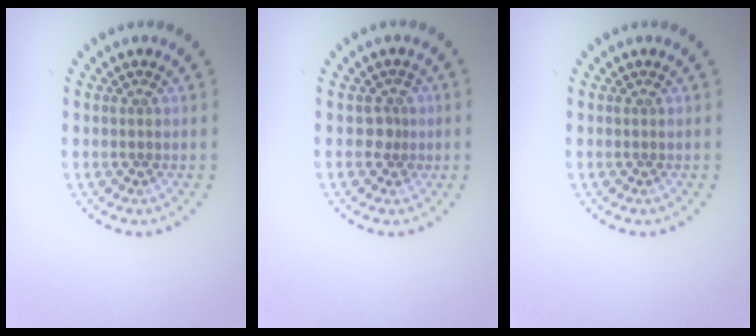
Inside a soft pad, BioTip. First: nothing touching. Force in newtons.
{"total": 1.5, "press": 1.2, "slide": 1.0}
{"total": 0.0}